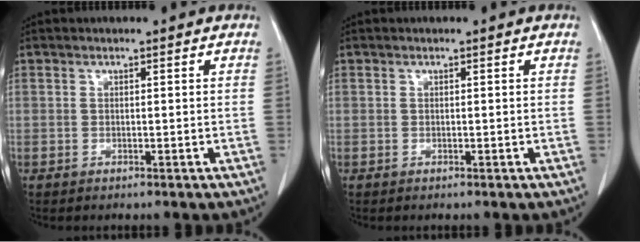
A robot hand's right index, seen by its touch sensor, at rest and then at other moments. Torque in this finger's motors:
{"motor_torque": [0.00, 0.00, 0.01, 0.00]}